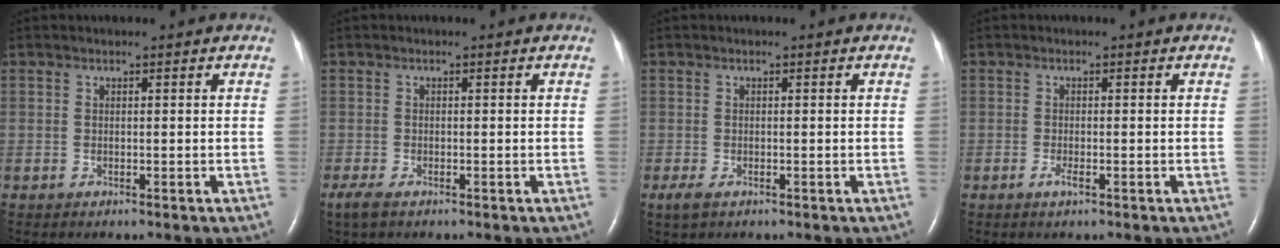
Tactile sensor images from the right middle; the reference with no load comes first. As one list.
[{"total": 3.0, "force": [-2.1, 1.0, 2.0], "torque": [-0.046, -0.011, -0.034]}, {"total": 1.8, "force": [-1.0, 0.7, 1.4], "torque": [-0.034, -0.005, -0.015]}, {"total": 1.1, "force": [-0.6, 0.2, 0.9], "torque": [-0.021, -0.002, -0.011]}]